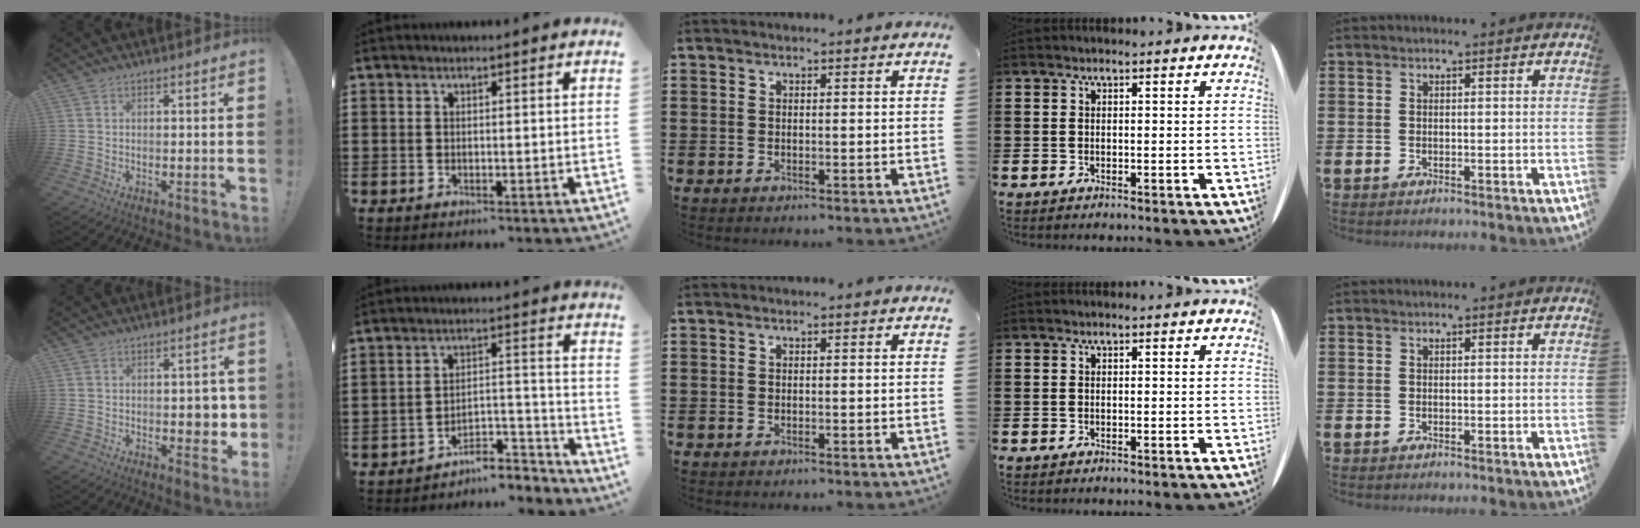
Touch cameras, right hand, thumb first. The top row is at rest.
{"thumb": {"total": 5.7, "force": [-0.3, 3.4, 4.6], "torque": [-0.054, 0.004, -0.003]}, "index": {"total": 6.8, "force": [-6.4, 1.6, 1.7], "torque": [-0.020, 0.023, -0.123]}}